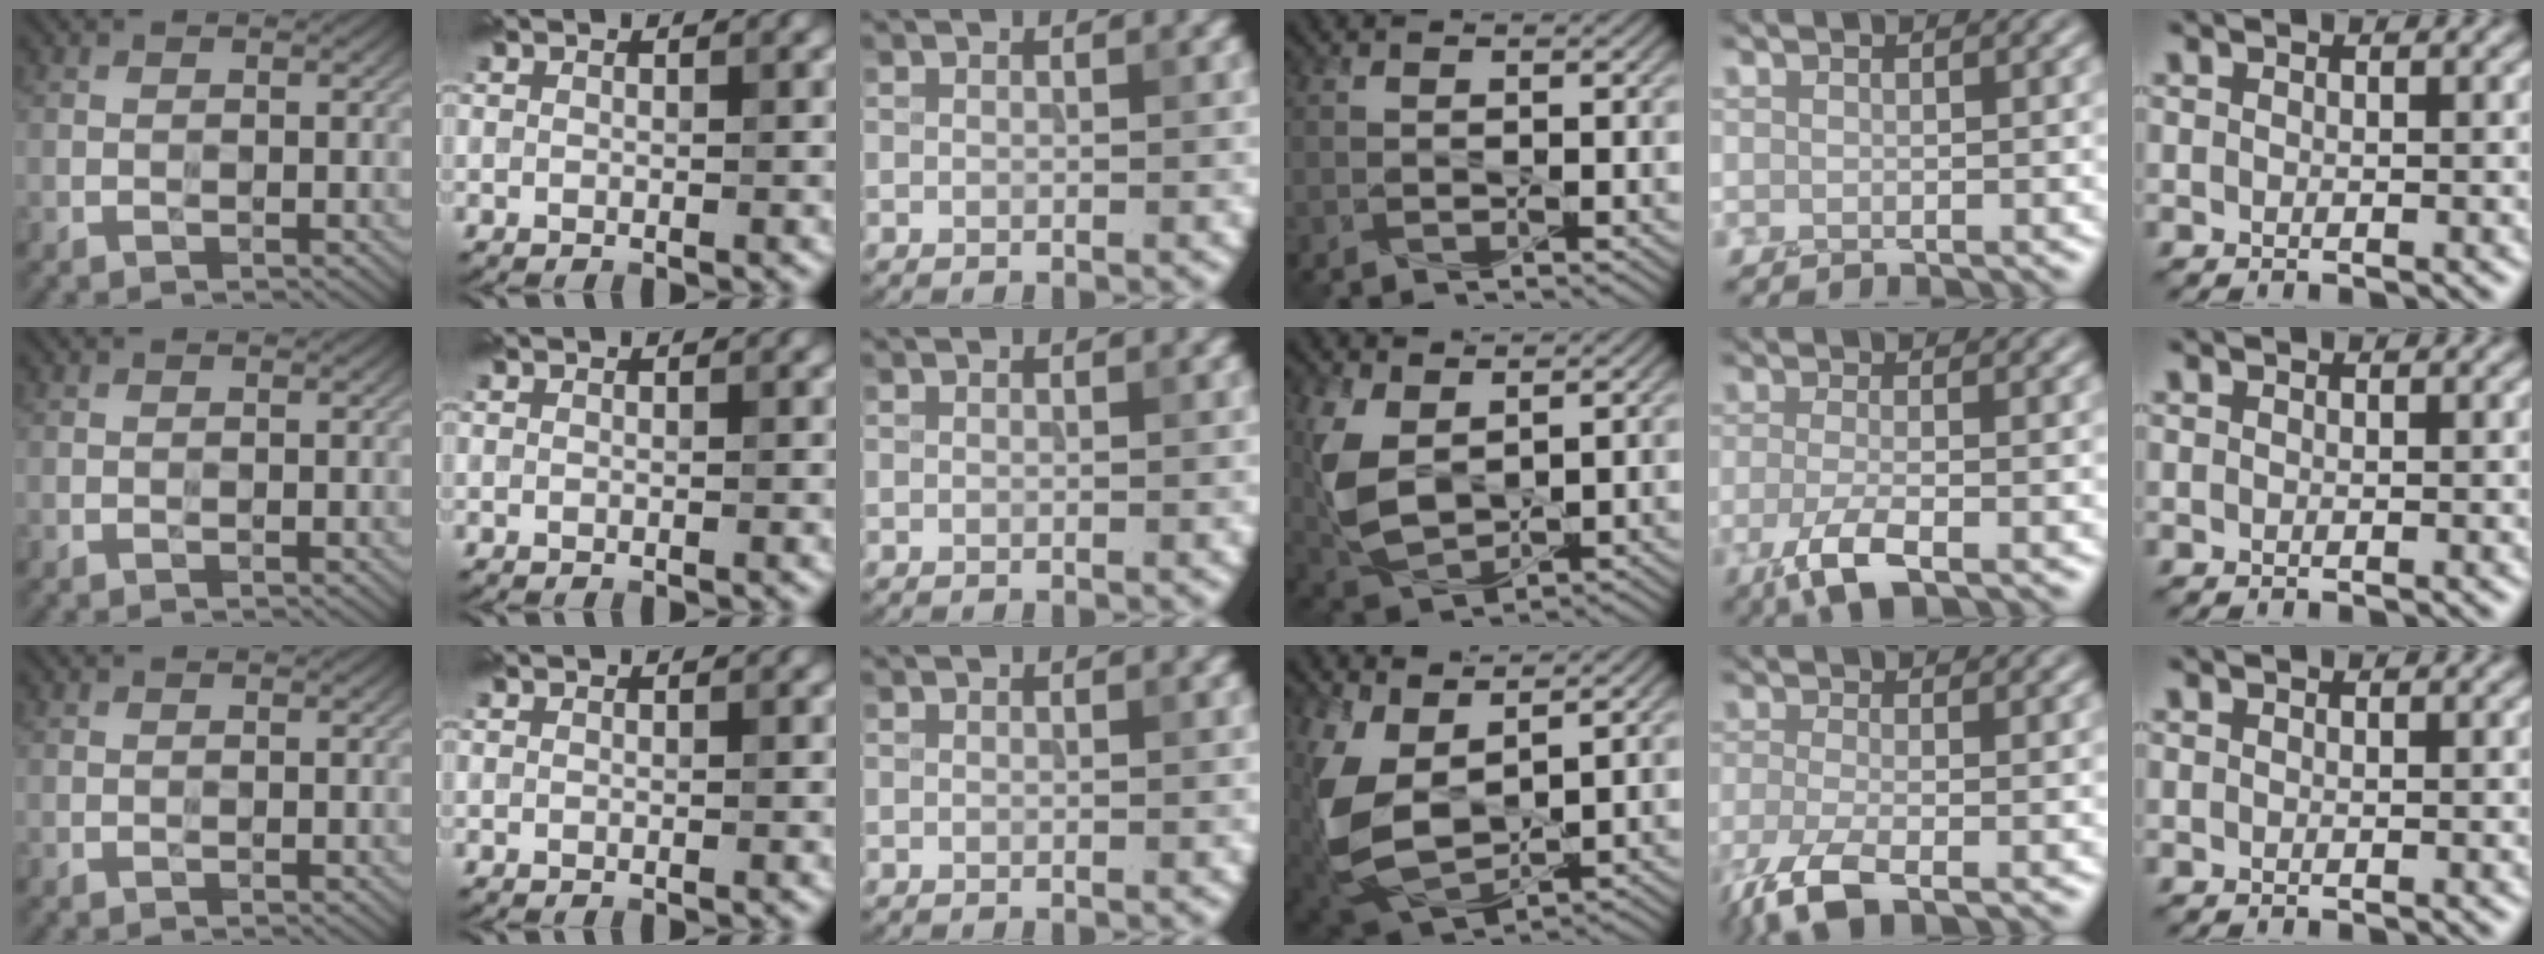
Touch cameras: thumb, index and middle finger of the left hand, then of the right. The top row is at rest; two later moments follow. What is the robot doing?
{"motion": "squeeze", "object": "tweezer"}